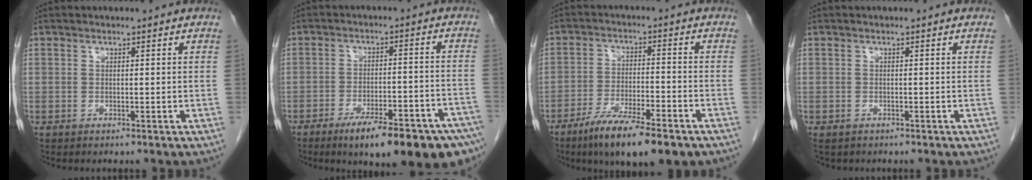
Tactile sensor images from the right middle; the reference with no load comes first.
{"total": 18.1, "force": [-12.5, 3.3, 12.6], "torque": [-0.114, 0.011, -0.177]}
{"total": 12.3, "force": [-8.3, 2.3, 8.7], "torque": [-0.140, -0.021, -0.134]}
{"total": 1.5, "force": [-1.1, 0.9, 0.5], "torque": [-0.013, -0.001, -0.011]}